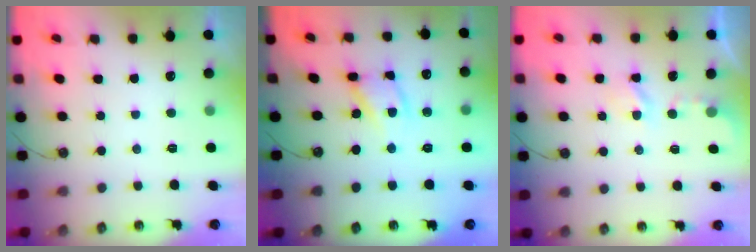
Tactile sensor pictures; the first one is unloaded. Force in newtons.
{"total": 12.7, "press": 12.6, "slide": 1.4}
{"total": 2.7, "press": 2.7, "slide": 0.5}